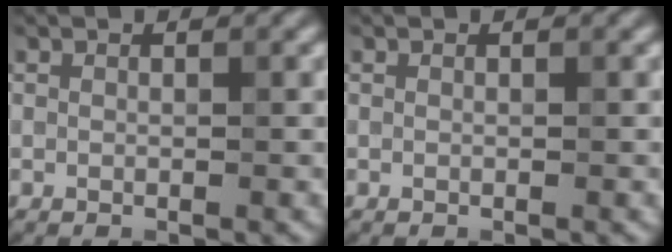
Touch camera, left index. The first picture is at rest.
{"total": 0.0}